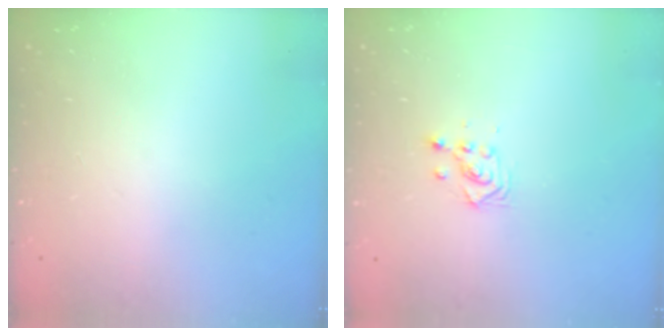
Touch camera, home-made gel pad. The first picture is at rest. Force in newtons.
{"total": 2.9, "press": 2.9, "slide": 0.1}